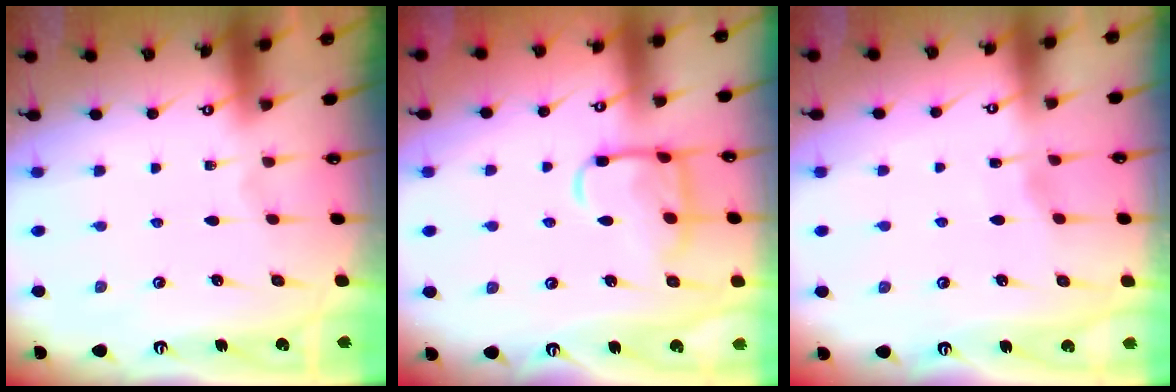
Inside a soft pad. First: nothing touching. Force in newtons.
{"total": 11.6, "press": 11.5, "slide": 0.5}
{"total": 2.6, "press": 2.6, "slide": 0.3}